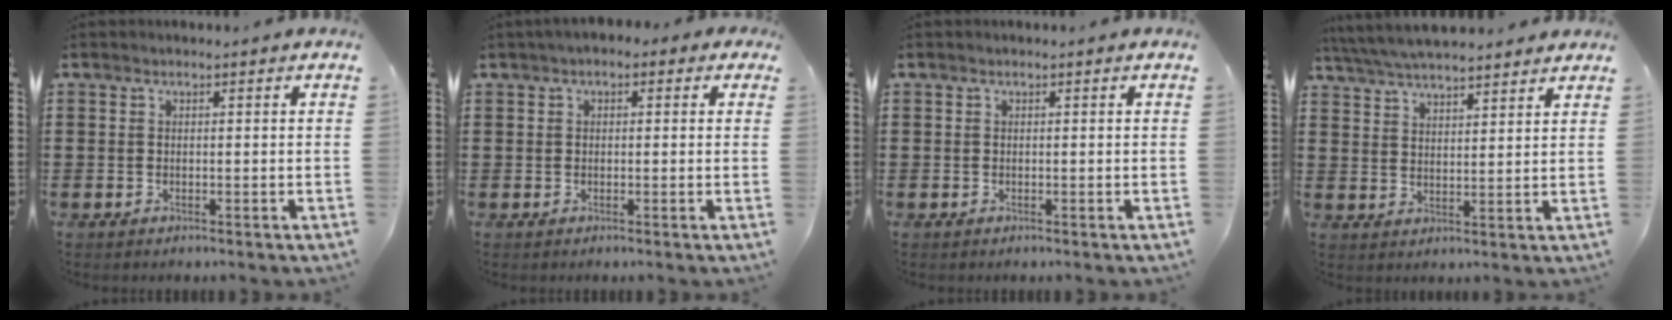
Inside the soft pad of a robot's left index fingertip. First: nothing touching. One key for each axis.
{"total": 1.5, "fx": 0.0, "fy": 1.0, "fz": 1.1, "tx": -0.023, "ty": 0.008, "tz": -0.001}
{"total": 0.0}
{"total": 5.3, "fx": 5.1, "fy": 0.2, "fz": 1.4, "tx": -0.045, "ty": -0.018, "tz": 0.092}